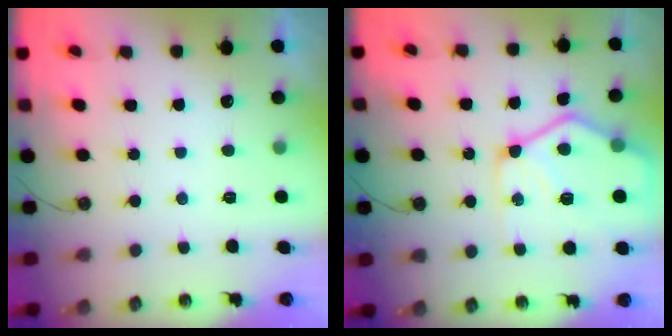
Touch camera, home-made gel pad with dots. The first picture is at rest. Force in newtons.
{"total": 15.4, "press": 15.3, "slide": 1.8}